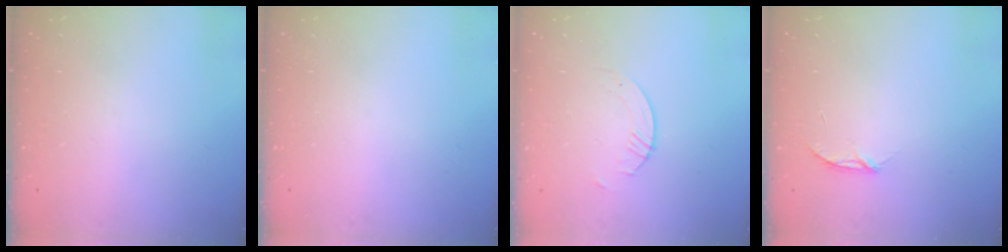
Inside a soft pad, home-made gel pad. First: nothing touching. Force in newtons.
{"total": 0.0}
{"total": 0.8, "press": 0.8, "slide": 0.2}
{"total": 3.1, "press": 3.0, "slide": 0.4}